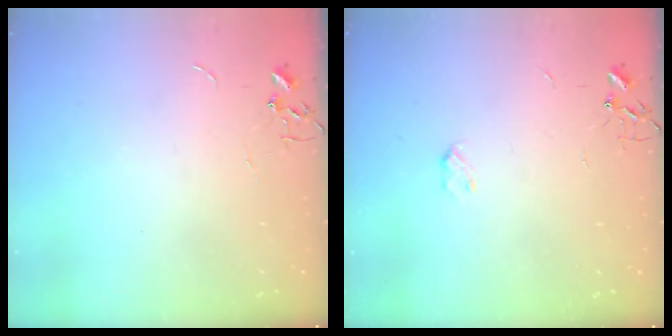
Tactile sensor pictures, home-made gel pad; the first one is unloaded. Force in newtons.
{"total": 2.8, "press": 2.8, "slide": 0.5}